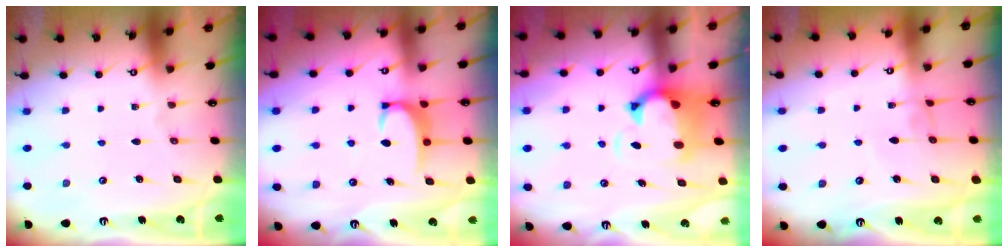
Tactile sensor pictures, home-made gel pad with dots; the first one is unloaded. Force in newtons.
{"total": 3.4, "press": 3.4, "slide": 0.4}
{"total": 3.0, "press": 2.7, "slide": 1.4}
{"total": 3.3, "press": 3.3, "slide": 0.1}